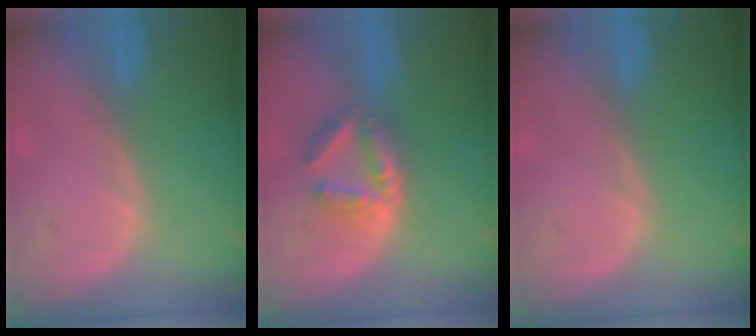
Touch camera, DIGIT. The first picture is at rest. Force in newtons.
{"total": 5.4, "press": 5.3, "slide": 1.0}
{"total": 0.0}